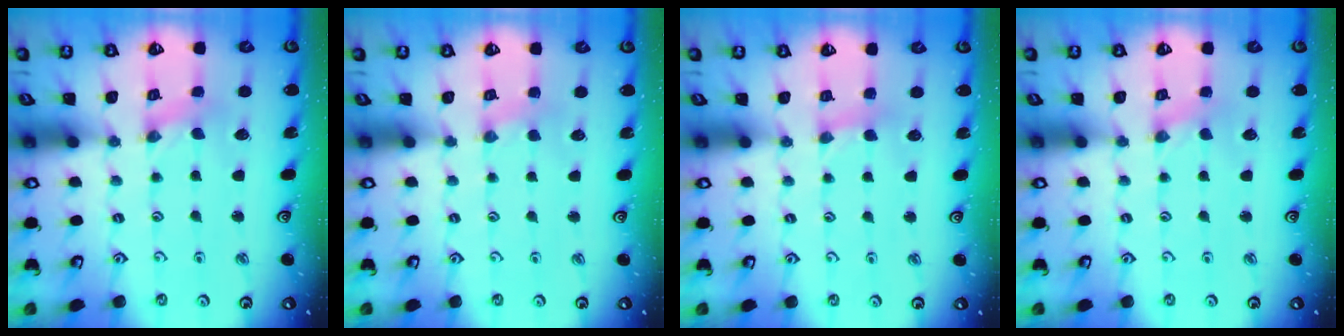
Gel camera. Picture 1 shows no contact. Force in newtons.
{"total": 2.7, "press": 2.6, "slide": 0.4}
{"total": 3.4, "press": 3.4, "slide": 0.5}
{"total": 0.0}